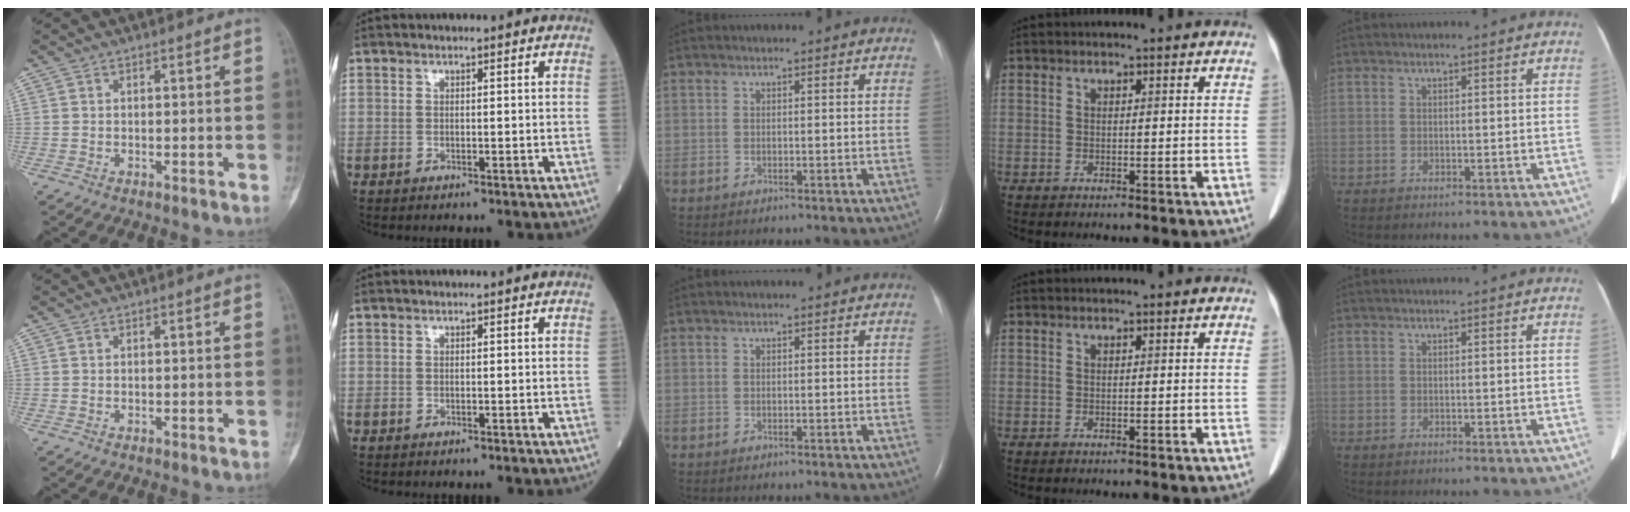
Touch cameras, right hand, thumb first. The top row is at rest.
{}